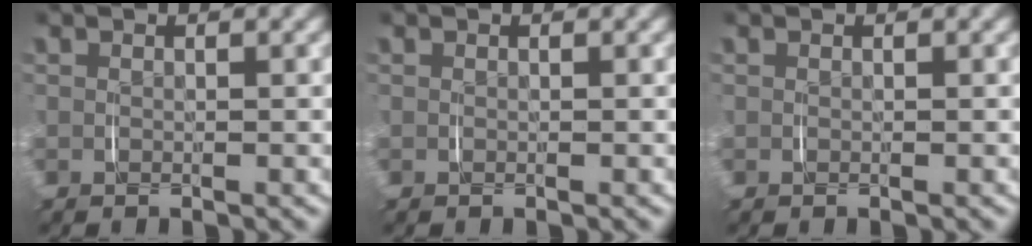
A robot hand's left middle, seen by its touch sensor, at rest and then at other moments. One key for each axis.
{"total": 0.0}
{"total": 0.0}